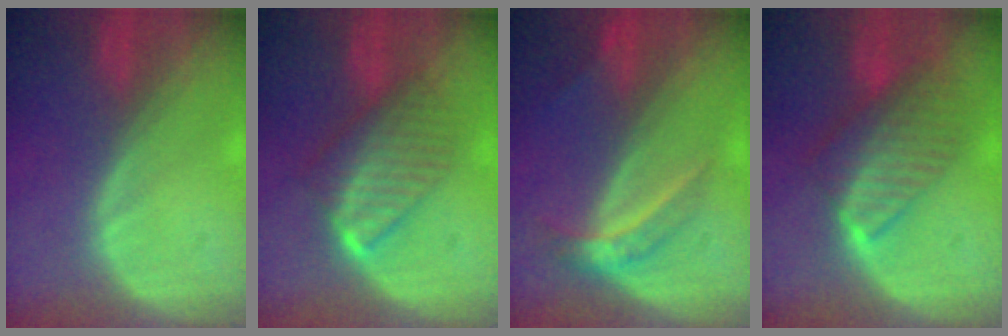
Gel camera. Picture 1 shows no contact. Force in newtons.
{"total": 6.4, "press": 6.3, "slide": 0.8}
{"total": 4.6, "press": 4.0, "slide": 2.3}
{"total": 8.1, "press": 7.1, "slide": 3.9}